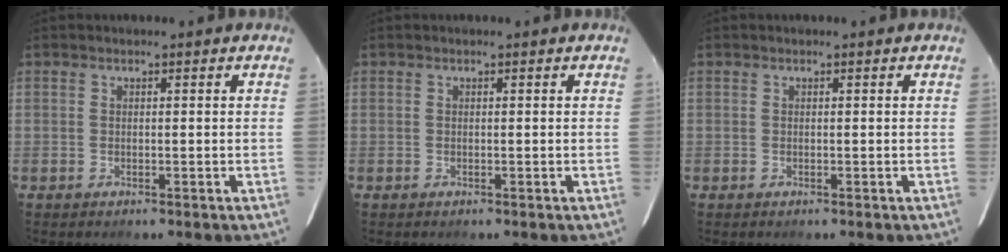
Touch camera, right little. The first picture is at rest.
{"total": 0.0}
{"total": 0.0}